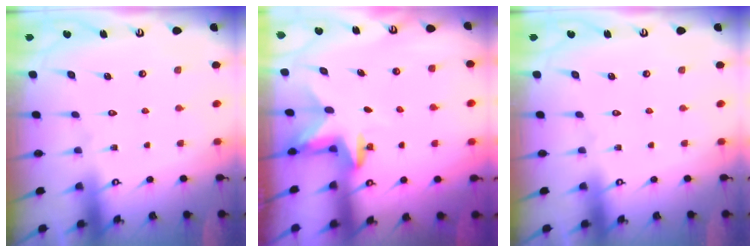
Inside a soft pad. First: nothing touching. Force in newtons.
{"total": 2.9, "press": 2.8, "slide": 0.7}
{"total": 0.0}